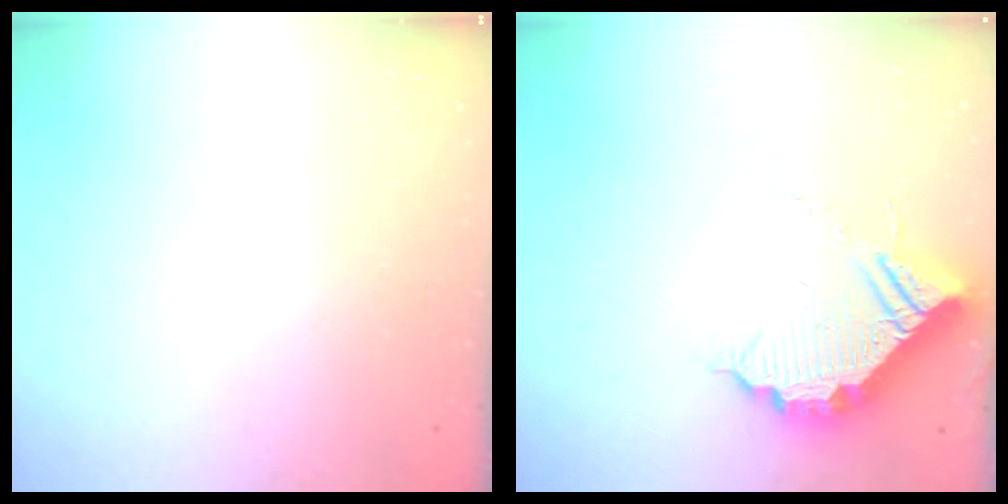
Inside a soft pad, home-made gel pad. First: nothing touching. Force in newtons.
{"total": 10.5, "press": 10.4, "slide": 1.1}